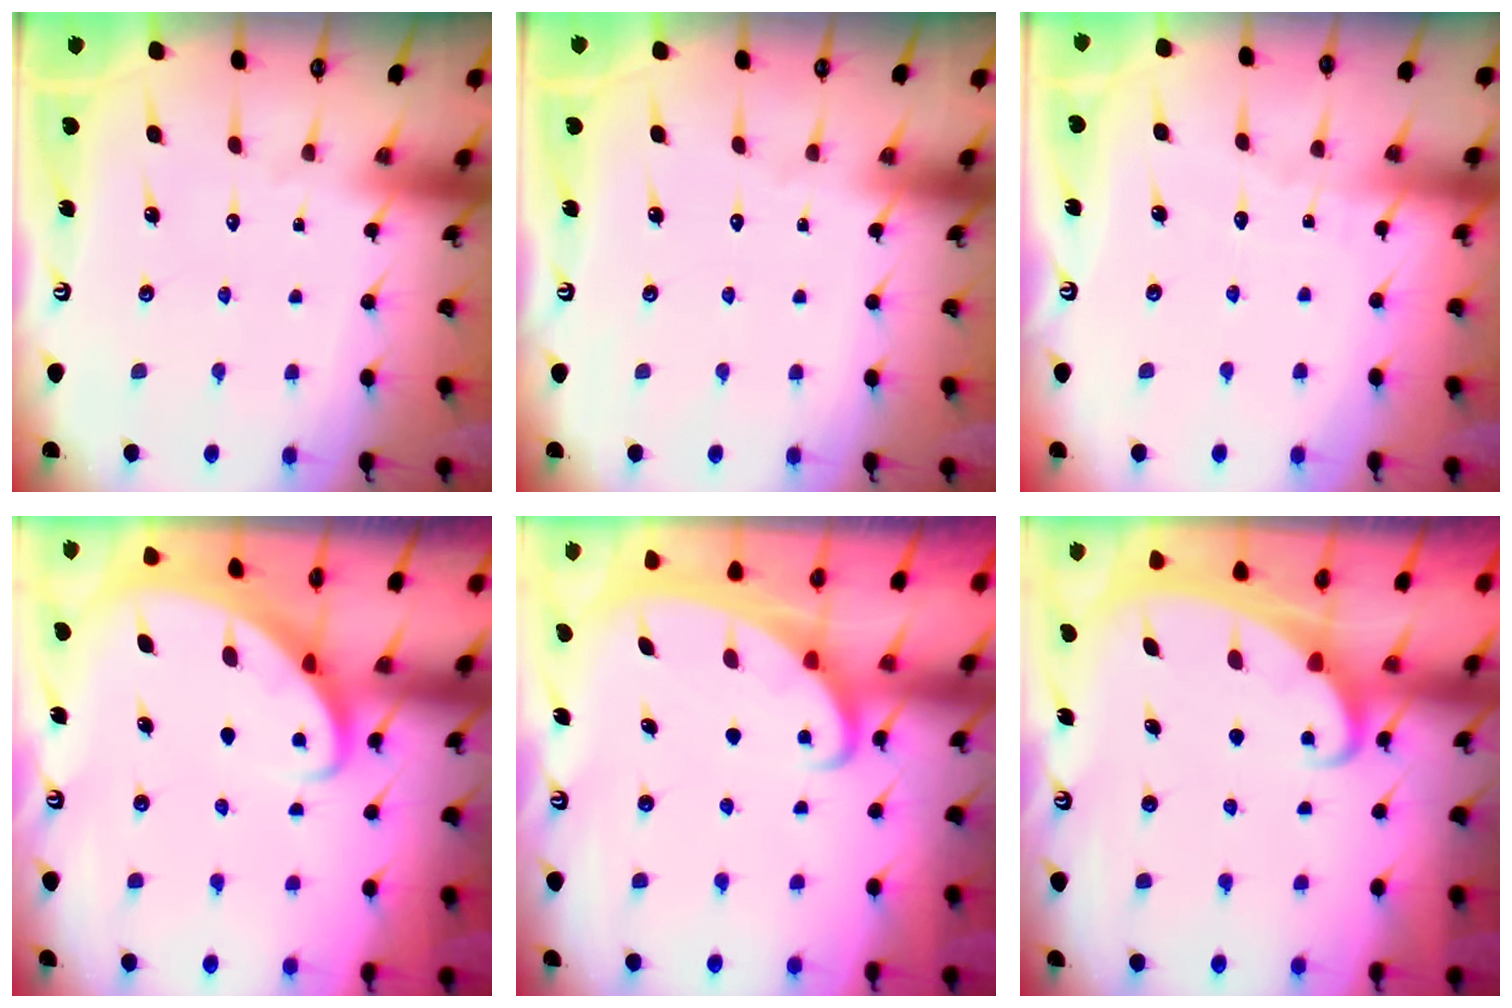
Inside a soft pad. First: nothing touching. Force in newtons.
{"total": 0.0}
{"total": 2.3, "press": 2.3, "slide": 0.3}
{"total": 2.6, "press": 2.6, "slide": 0.3}
{"total": 2.1, "press": 2.1, "slide": 0.3}
{"total": 2.1, "press": 2.1, "slide": 0.3}